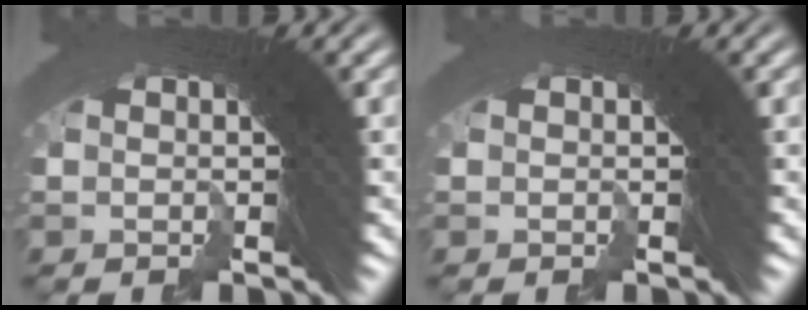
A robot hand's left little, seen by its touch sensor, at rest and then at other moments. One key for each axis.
{"total": 0.0}